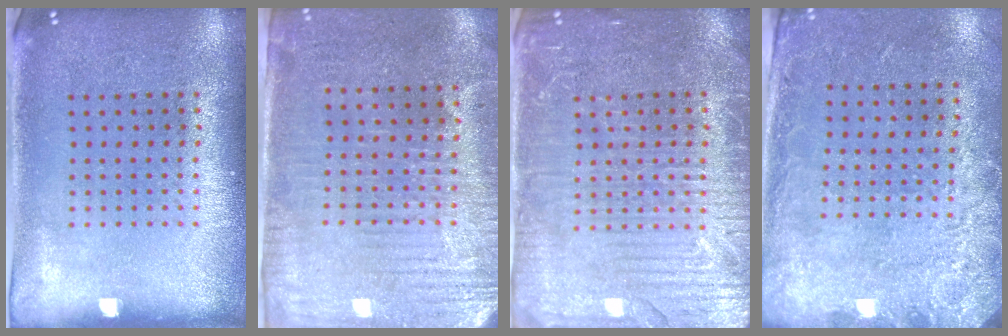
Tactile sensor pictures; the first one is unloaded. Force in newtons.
{"total": 3.1, "press": 2.7, "slide": 1.5}
{"total": 4.1, "press": 4.0, "slide": 1.1}
{"total": 2.7, "press": 1.9, "slide": 1.9}